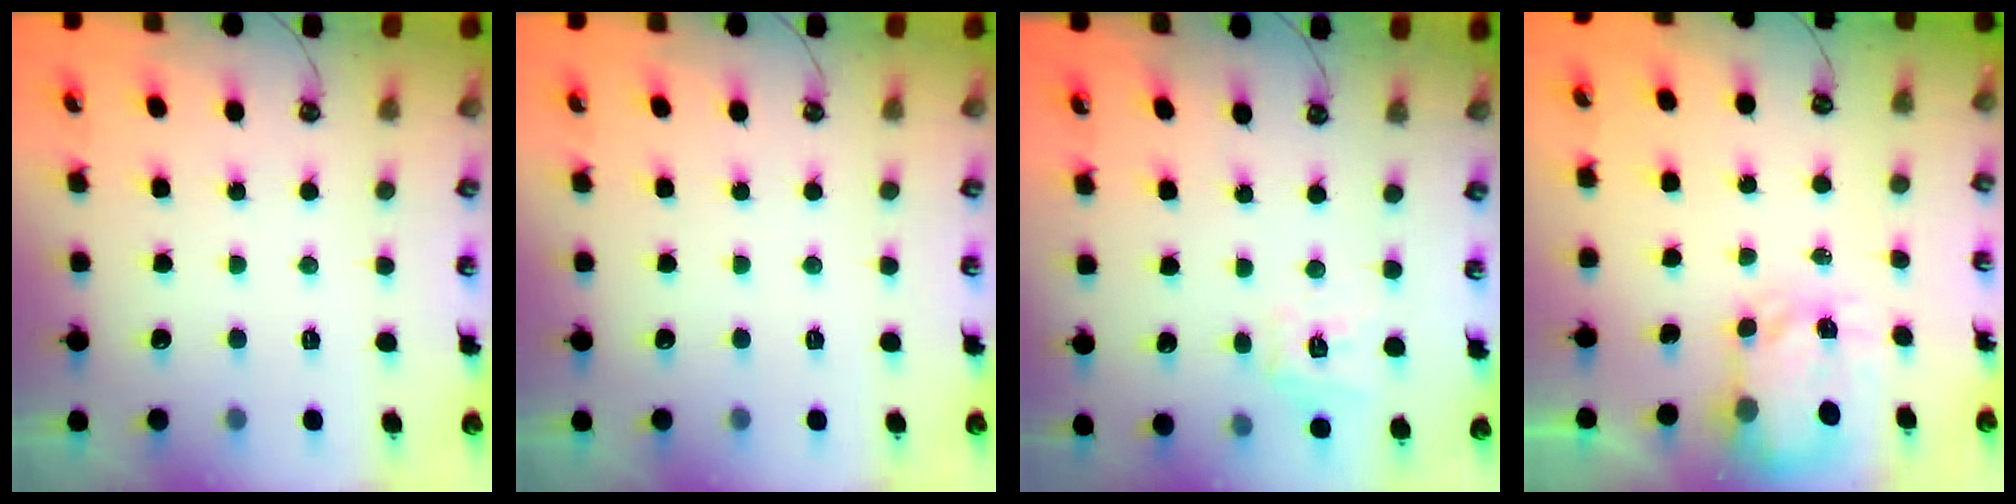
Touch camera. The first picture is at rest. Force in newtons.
{"total": 0.0}
{"total": 10.9, "press": 10.8, "slide": 1.3}
{"total": 3.9, "press": 3.8, "slide": 0.6}